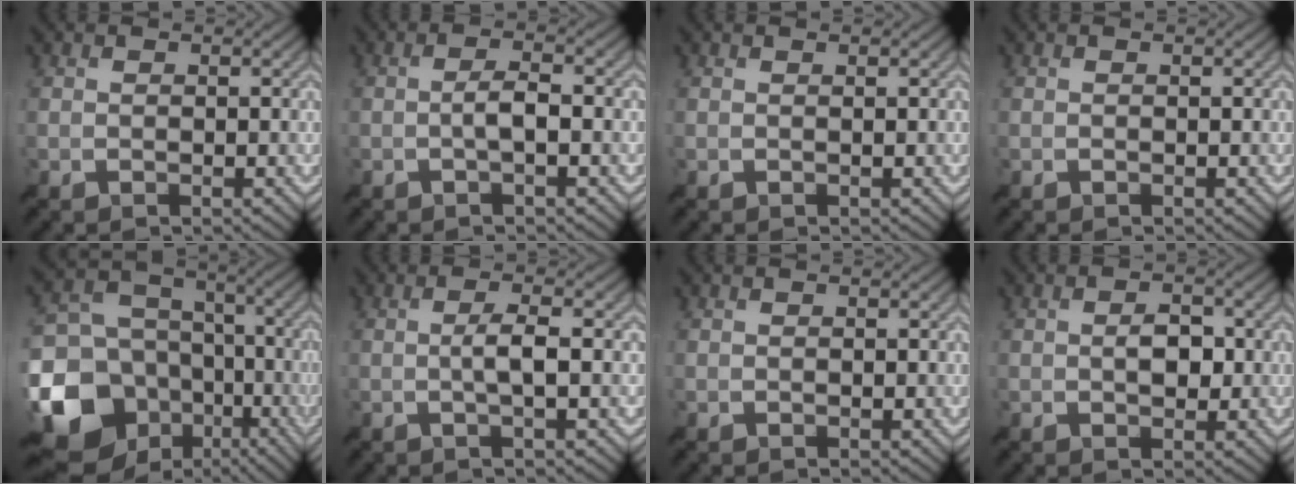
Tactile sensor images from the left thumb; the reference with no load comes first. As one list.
[{"total": 2.7, "force": [-0.7, 0.3, 2.5], "torque": [-0.051, 0.008, -0.021]}, {"total": 0.0}, {"total": 0.0}, {"total": 21.6, "force": [-8.4, 17.9, 8.8], "torque": [-0.237, -0.046, -0.150]}, {"total": 3.4, "force": [-0.3, 0.4, 3.3], "torque": [-0.060, 0.008, -0.017]}, {"total": 0.0}, {"total": 2.8, "force": [-0.1, 1.5, 2.3], "torque": [-0.039, 0.002, -0.005]}]